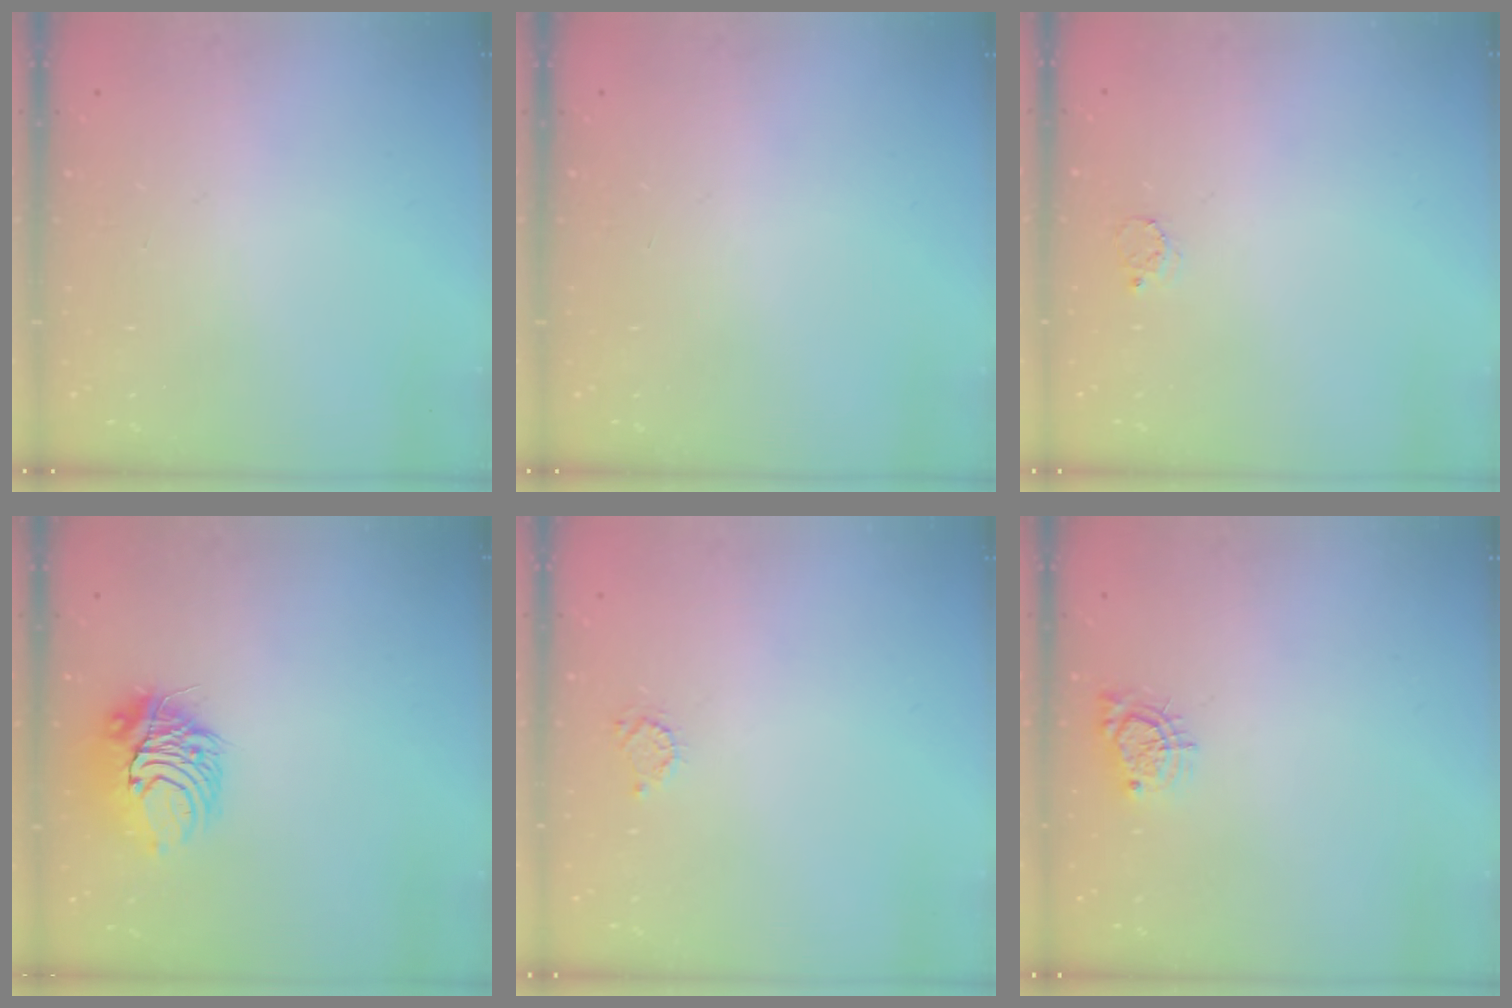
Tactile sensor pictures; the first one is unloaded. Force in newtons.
{"total": 0.0}
{"total": 2.3, "press": 2.3, "slide": 0.2}
{"total": 10.0, "press": 9.9, "slide": 0.9}
{"total": 3.4, "press": 3.4, "slide": 0.4}
{"total": 5.9, "press": 5.9, "slide": 0.4}